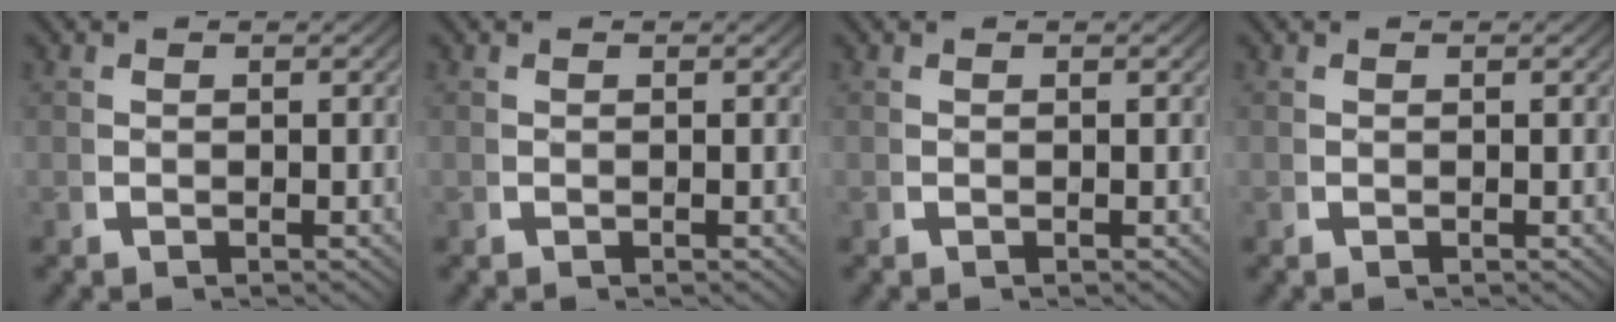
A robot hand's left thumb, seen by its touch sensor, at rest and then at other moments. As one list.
[{"total": 0.0}, {"total": 0.0}, {"total": 0.0}]